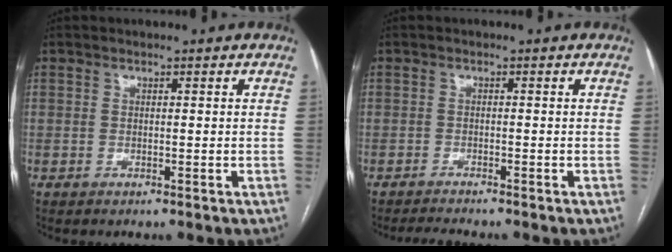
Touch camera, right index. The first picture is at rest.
{"total": 2.1, "force": [-2.0, -0.4, 0.4], "torque": [-0.013, -0.011, -0.034]}